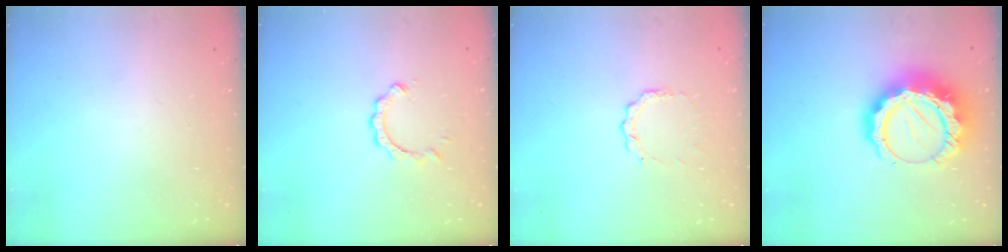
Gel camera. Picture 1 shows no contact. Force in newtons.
{"total": 2.3, "press": 2.3, "slide": 0.2}
{"total": 4.5, "press": 4.5, "slide": 0.3}
{"total": 17.1, "press": 17.1, "slide": 1.4}